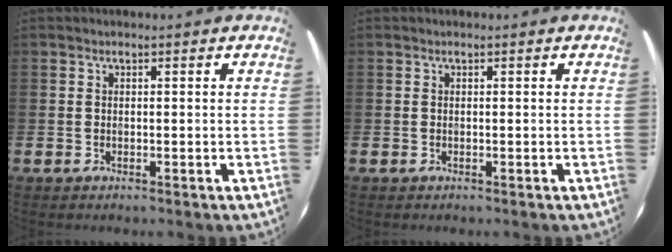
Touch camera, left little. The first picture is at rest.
{"total": 0.0}